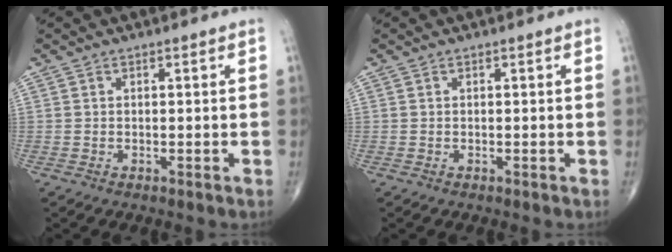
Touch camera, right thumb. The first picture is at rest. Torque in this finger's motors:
{"motor_torque": [-0.01, 0.01, 0.05, 0.01, 0.00]}